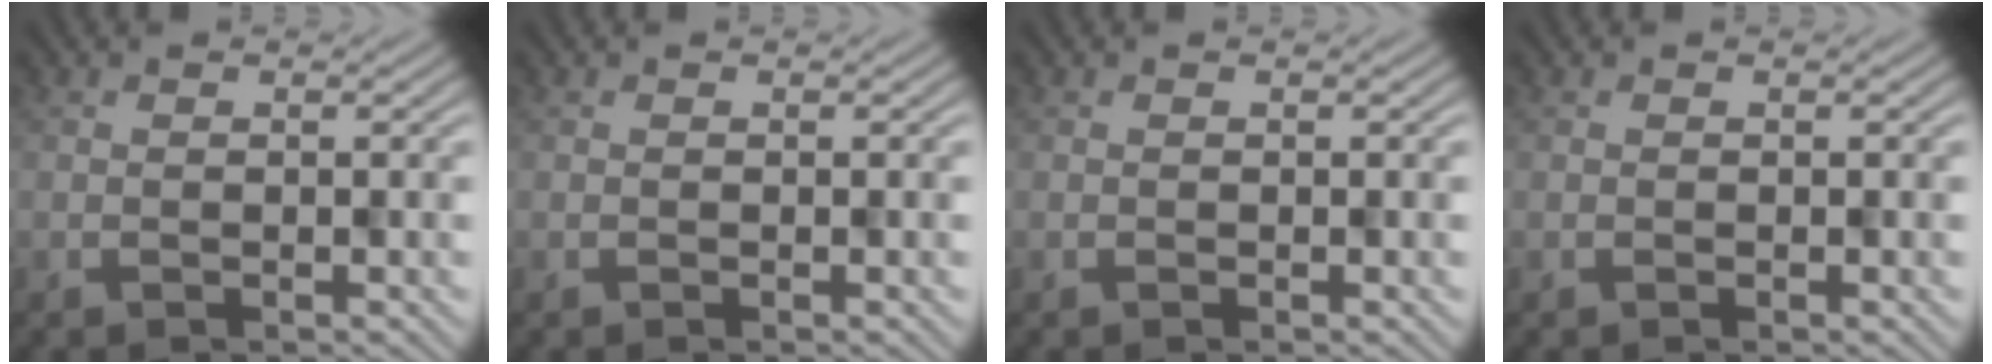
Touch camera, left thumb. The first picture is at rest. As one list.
[{"total": 0.0}, {"total": 0.0}, {"total": 0.0}]